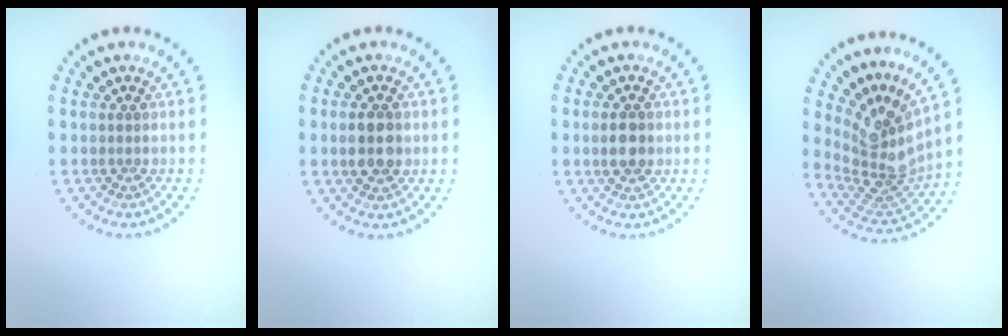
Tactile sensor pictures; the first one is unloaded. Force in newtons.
{"total": 2.9, "press": 2.9, "slide": 0.0}
{"total": 2.4, "press": 2.4, "slide": 0.2}
{"total": 4.7, "press": 3.1, "slide": 3.6}